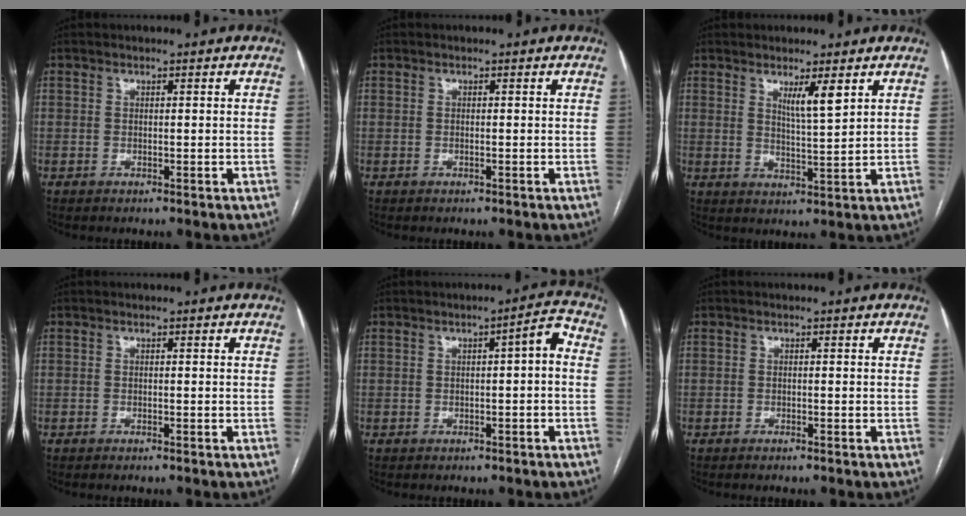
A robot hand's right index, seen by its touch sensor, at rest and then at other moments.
{"total": 0.0}
{"total": 4.2, "force": [2.3, -0.2, 3.5], "torque": [-0.064, -0.012, 0.044]}
{"total": 0.5, "force": [-0.4, -0.2, 0.3], "torque": [-0.008, 0.000, -0.010]}
{"total": 3.3, "force": [-0.3, 0.4, 3.3], "torque": [-0.040, 0.014, -0.007]}
{"total": 0.8, "force": [-0.6, -0.2, 0.4], "torque": [-0.011, 0.000, -0.011]}